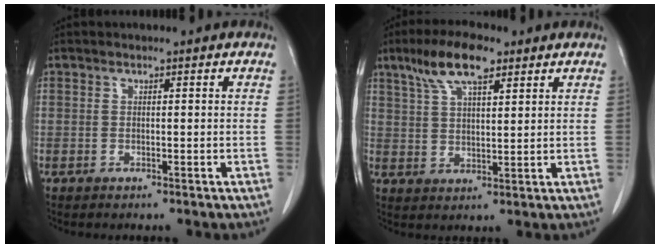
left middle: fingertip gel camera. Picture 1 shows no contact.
{"total": 8.6, "force": [5.4, 2.4, 6.2], "torque": [-0.123, 0.018, 0.101]}